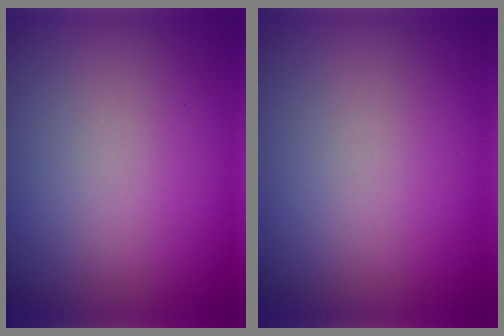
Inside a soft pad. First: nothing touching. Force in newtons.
{"total": 0.0}